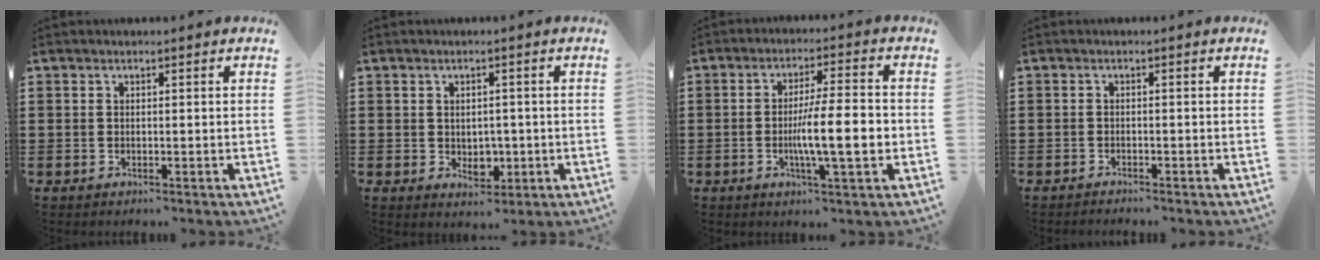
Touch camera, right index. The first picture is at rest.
{"total": 3.1, "force": [-0.3, 2.2, 2.1], "torque": [-0.034, 0.001, -0.007]}
{"total": 9.6, "force": [-1.6, 1.5, 9.3], "torque": [-0.152, -0.004, -0.030]}
{"total": 1.0, "force": [-1.0, 0.0, 0.1], "torque": [-0.004, 0.000, -0.020]}